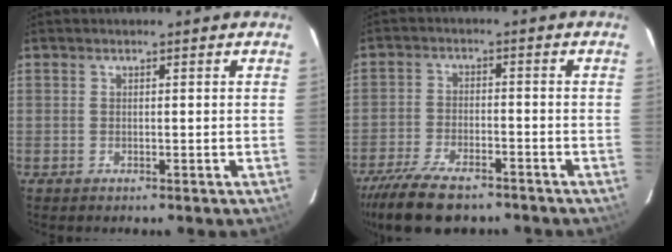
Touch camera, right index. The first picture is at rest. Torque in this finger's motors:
{"motor_torque": [1.15, -0.99, 0.35, 0.11]}